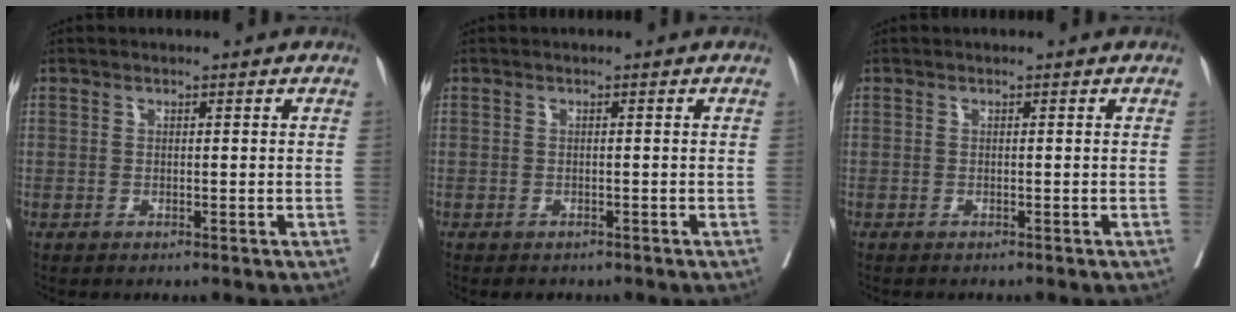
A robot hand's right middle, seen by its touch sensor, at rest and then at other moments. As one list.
[{"total": 2.2, "force": [-1.8, 1.1, 0.5], "torque": [-0.007, -0.001, -0.020]}, {"total": 0.6, "force": [-0.6, 0.2, 0.2], "torque": [-0.002, 0.000, -0.010]}]